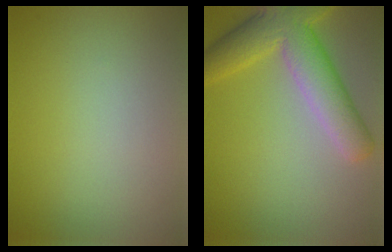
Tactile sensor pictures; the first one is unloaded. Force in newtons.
{"total": 6.8, "press": 6.8, "slide": 0.4}